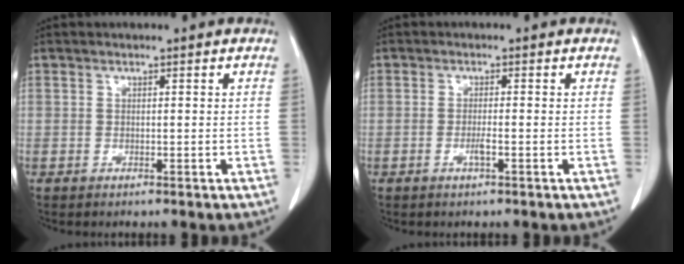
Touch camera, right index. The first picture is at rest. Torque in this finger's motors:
{"motor_torque": [0.06, 0.01, 0.05, 0.02]}